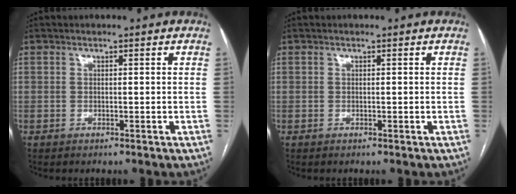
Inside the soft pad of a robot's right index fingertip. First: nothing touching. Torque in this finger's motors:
{"motor_torque": [0.01, 0.01, 0.00, 0.00]}